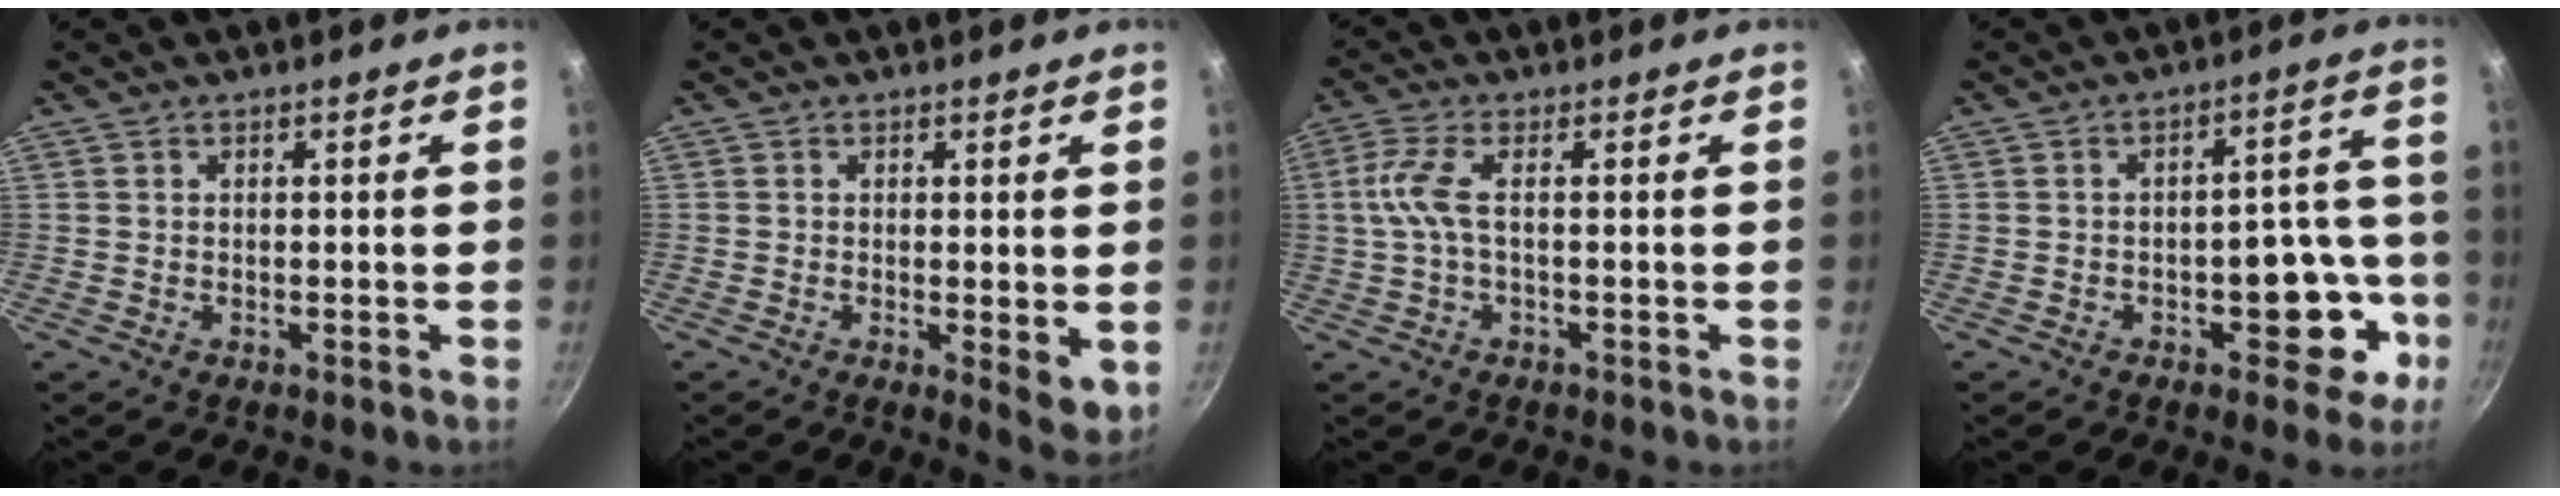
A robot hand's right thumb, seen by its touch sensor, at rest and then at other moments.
{"total": 5.2, "force": [-0.1, 2.0, 4.8], "torque": [-0.062, -0.016, 0.000]}
{"total": 5.4, "force": [-0.4, 1.6, 5.1], "torque": [-0.128, 0.011, -0.010]}
{"total": 10.5, "force": [-4.0, 6.1, 7.5], "torque": [-0.039, 0.049, -0.047]}